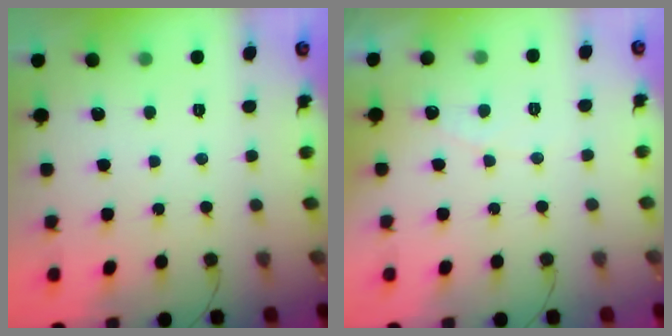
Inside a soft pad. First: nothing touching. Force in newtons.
{"total": 2.7, "press": 2.7, "slide": 0.2}